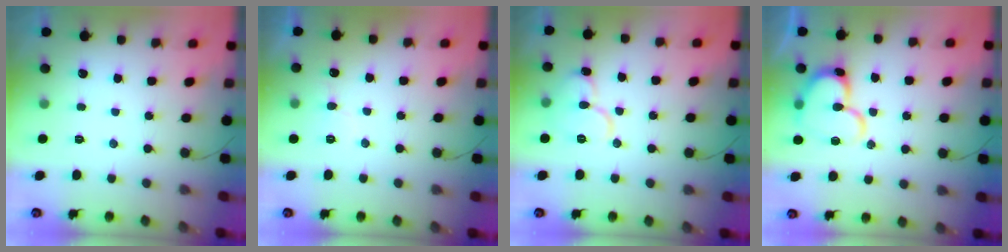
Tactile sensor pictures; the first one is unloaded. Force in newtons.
{"total": 5.4, "press": 5.3, "slide": 0.4}
{"total": 10.3, "press": 10.2, "slide": 1.2}
{"total": 15.0, "press": 14.8, "slide": 1.8}